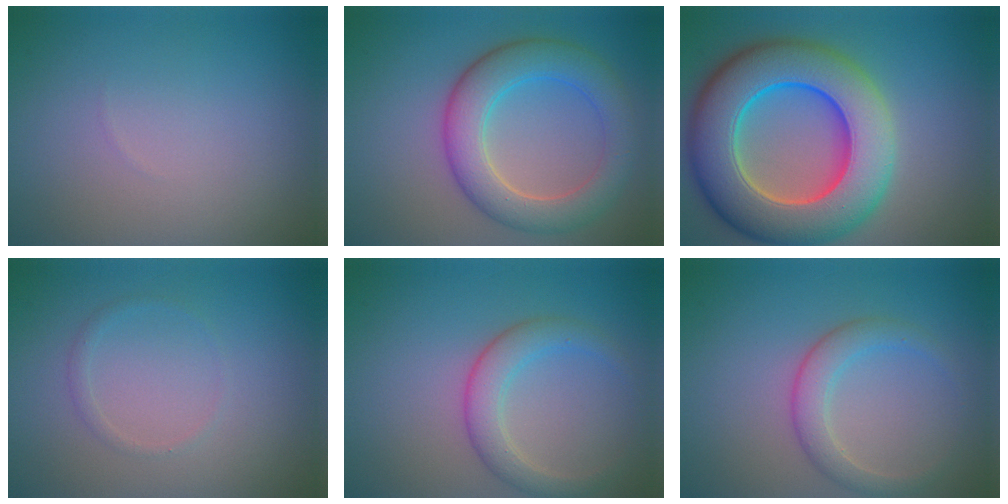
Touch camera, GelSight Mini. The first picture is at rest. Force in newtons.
{"total": 6.5, "press": 6.5, "slide": 0.2}
{"total": 13.3, "press": 13.1, "slide": 2.1}
{"total": 0.8, "press": 0.8, "slide": 0.0}
{"total": 3.2, "press": 3.2, "slide": 0.1}
{"total": 2.7, "press": 2.7, "slide": 0.2}